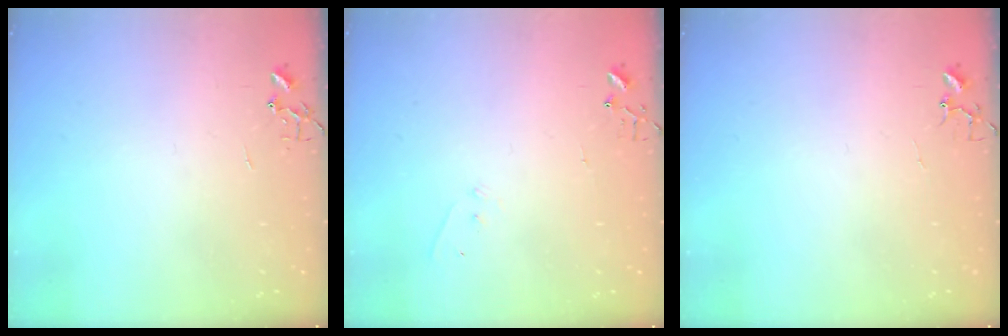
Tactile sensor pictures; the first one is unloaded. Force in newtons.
{"total": 4.0, "press": 4.0, "slide": 0.2}
{"total": 3.8, "press": 3.8, "slide": 0.4}